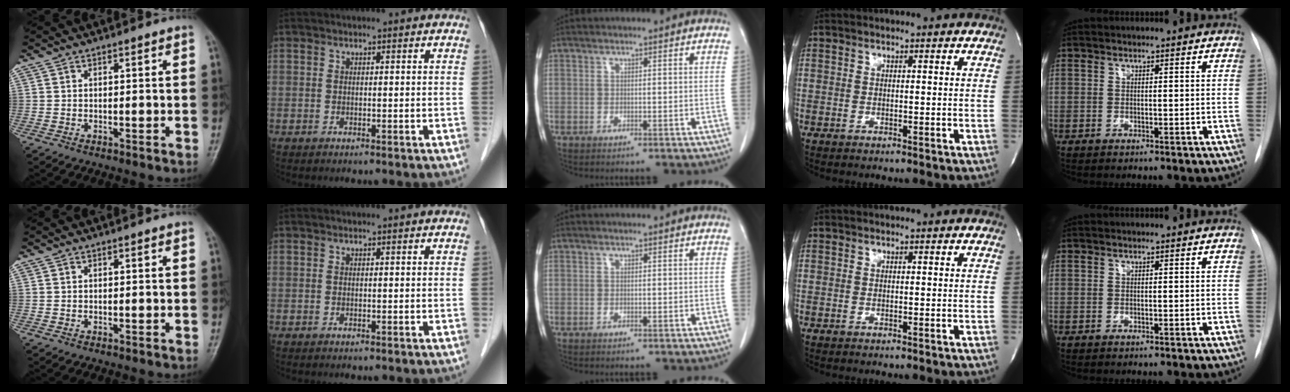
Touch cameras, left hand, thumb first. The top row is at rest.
{}